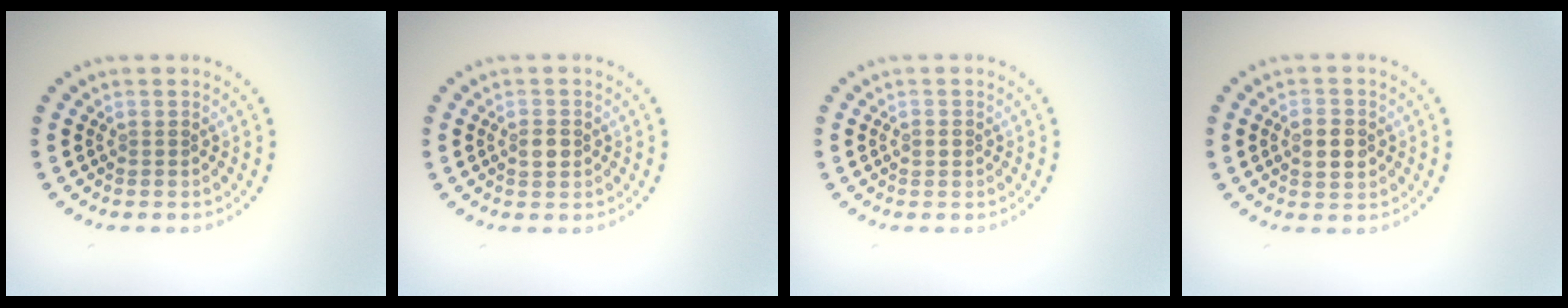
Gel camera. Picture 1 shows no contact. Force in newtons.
{"total": 1.5, "press": 1.5, "slide": 0.2}
{"total": 0.9, "press": 0.9, "slide": 0.2}
{"total": 2.6, "press": 2.6, "slide": 0.2}